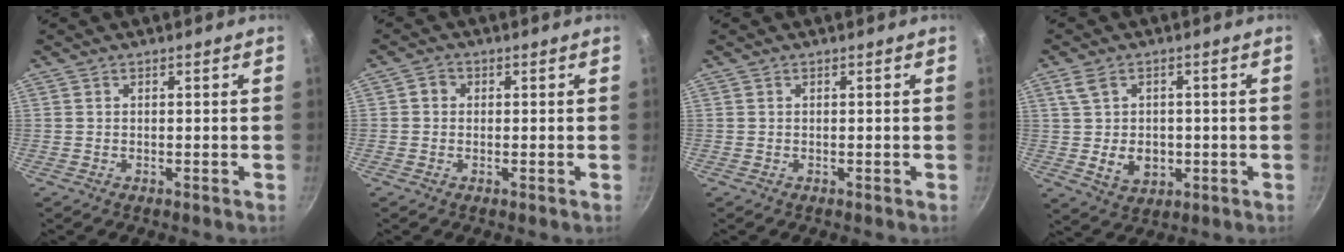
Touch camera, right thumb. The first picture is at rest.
{"total": 2.0, "force": [0.2, 1.8, 0.8], "torque": [-0.005, 0.005, -0.003]}
{"total": 0.0}
{"total": 7.4, "force": [-0.3, 5.5, 4.9], "torque": [-0.068, 0.002, 0.001]}